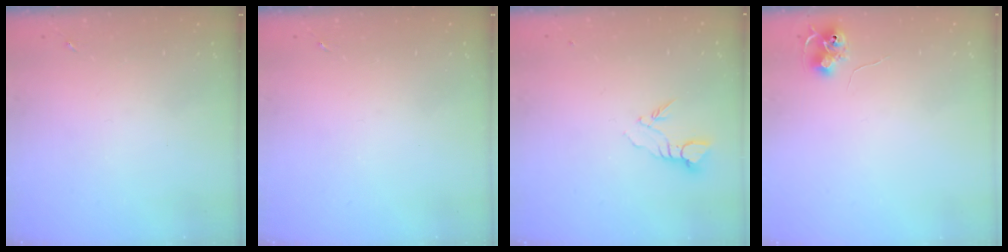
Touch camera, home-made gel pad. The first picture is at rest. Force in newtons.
{"total": 0.0}
{"total": 3.8, "press": 3.8, "slide": 0.2}
{"total": 7.9, "press": 7.8, "slide": 0.9}